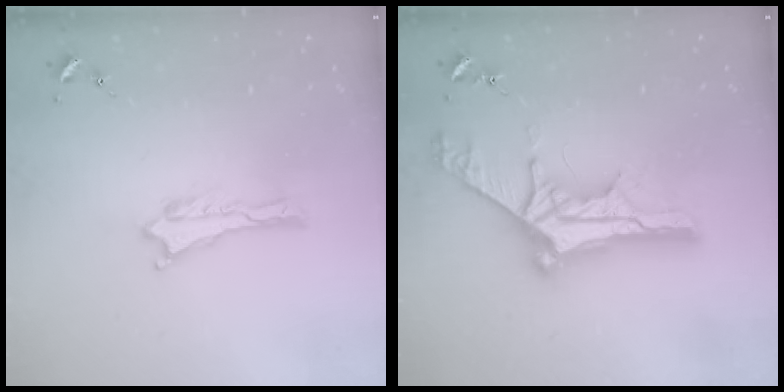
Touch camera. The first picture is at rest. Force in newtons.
{"total": 13.8, "press": 13.8, "slide": 1.0}